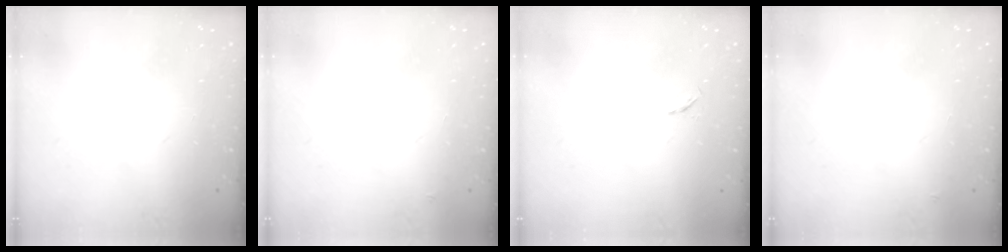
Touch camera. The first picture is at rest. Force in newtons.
{"total": 2.6, "press": 2.6, "slide": 0.2}
{"total": 3.9, "press": 3.8, "slide": 0.7}
{"total": 2.6, "press": 2.6, "slide": 0.2}